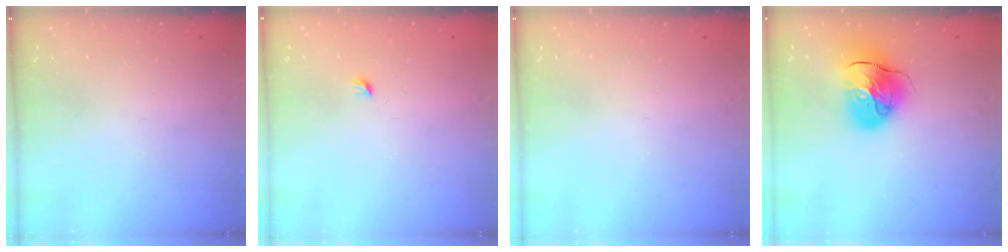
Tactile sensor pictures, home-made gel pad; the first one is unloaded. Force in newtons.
{"total": 2.9, "press": 2.9, "slide": 0.4}
{"total": 0.0}
{"total": 14.1, "press": 14.0, "slide": 2.0}